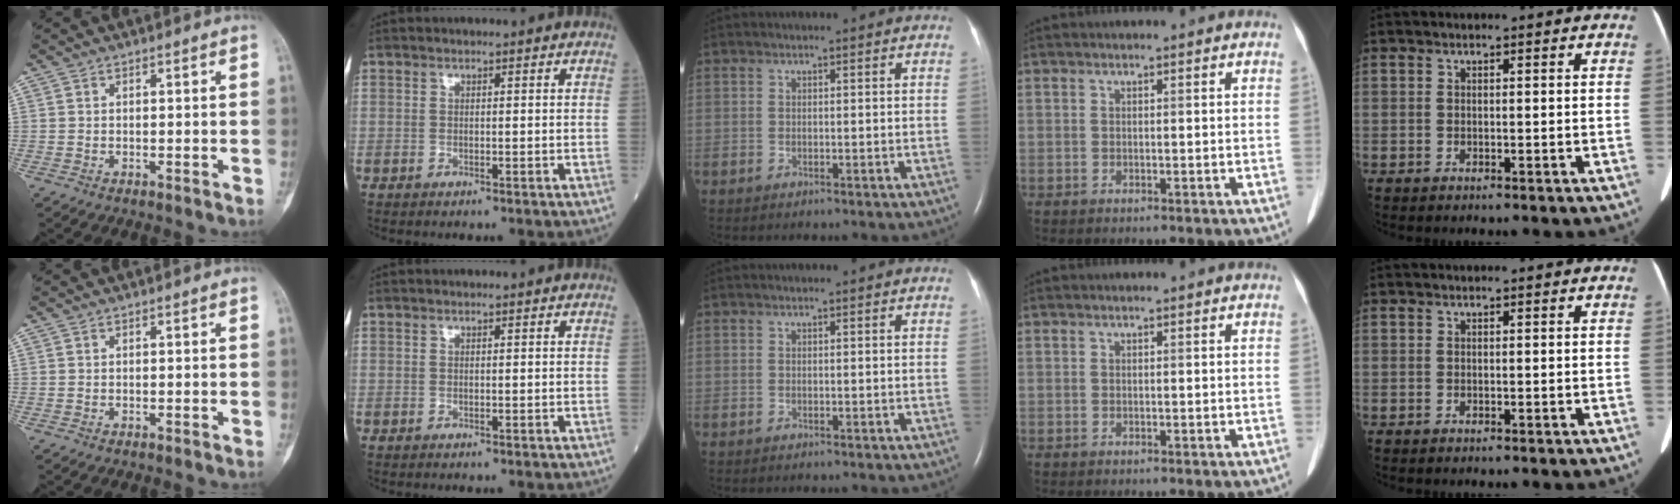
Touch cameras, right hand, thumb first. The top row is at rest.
{}